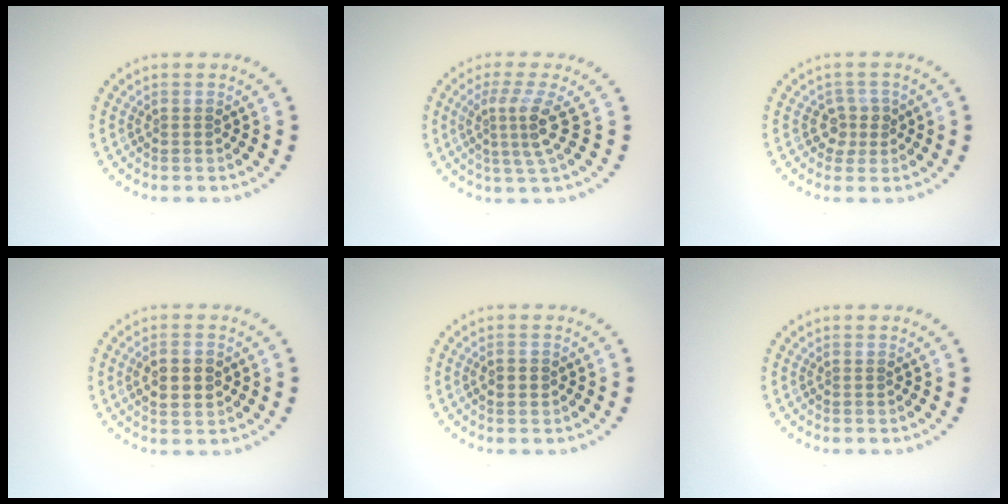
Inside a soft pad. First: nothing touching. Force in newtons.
{"total": 3.4, "press": 2.3, "slide": 2.5}
{"total": 1.9, "press": 1.5, "slide": 1.1}
{"total": 2.6, "press": 2.6, "slide": 0.0}
{"total": 1.8, "press": 1.8, "slide": 0.1}
{"total": 0.0}